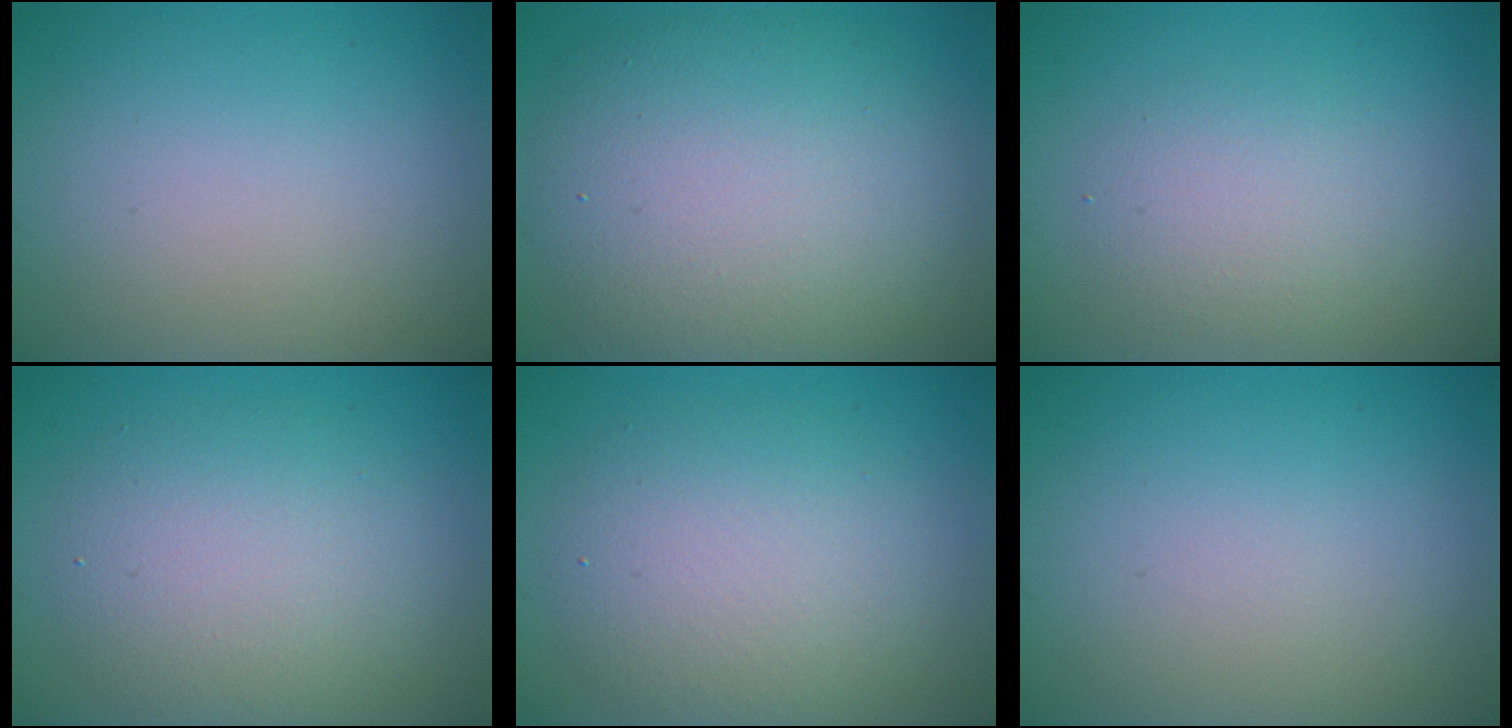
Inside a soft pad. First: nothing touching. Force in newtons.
{"total": 10.0, "press": 10.0, "slide": 0.6}
{"total": 2.6, "press": 2.6, "slide": 0.1}
{"total": 5.1, "press": 5.0, "slide": 0.4}
{"total": 5.4, "press": 5.3, "slide": 0.4}
{"total": 0.0}